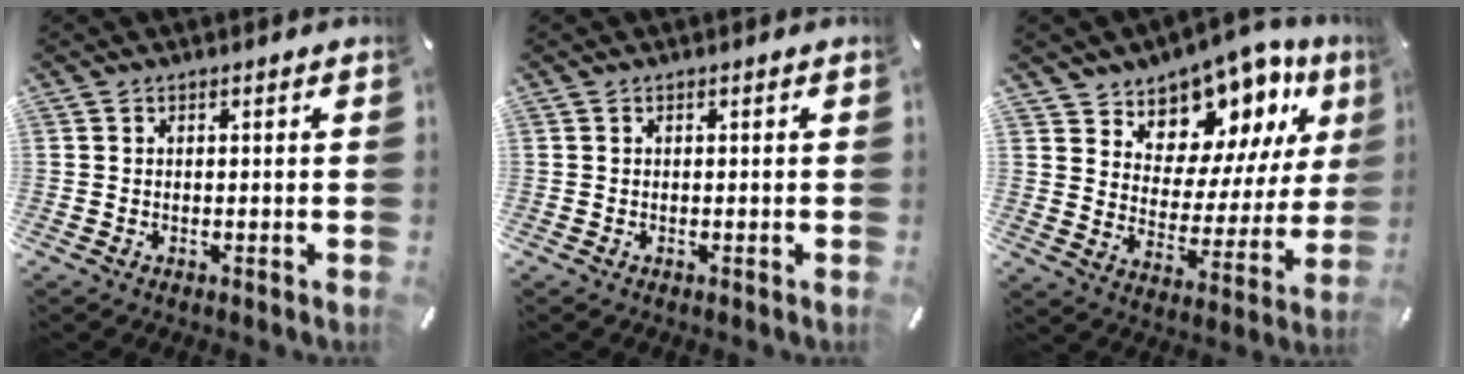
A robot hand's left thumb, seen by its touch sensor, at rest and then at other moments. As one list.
[{"total": 0.0}, {"total": 11.2, "force": [8.6, 7.0, 1.5], "torque": [-0.026, -0.099, 0.155]}]